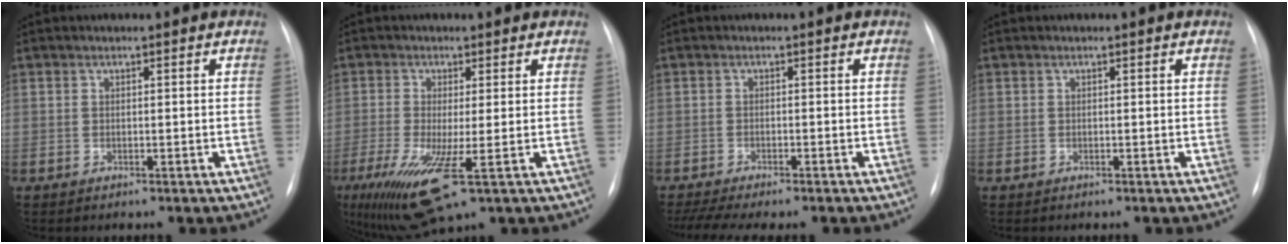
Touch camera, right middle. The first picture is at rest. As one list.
[{"total": 9.3, "force": [-3.2, 1.2, 8.7], "torque": [-0.167, -0.031, -0.051]}, {"total": 8.7, "force": [-7.2, 1.1, 4.7], "torque": [-0.068, -0.001, -0.108]}, {"total": 0.0}]